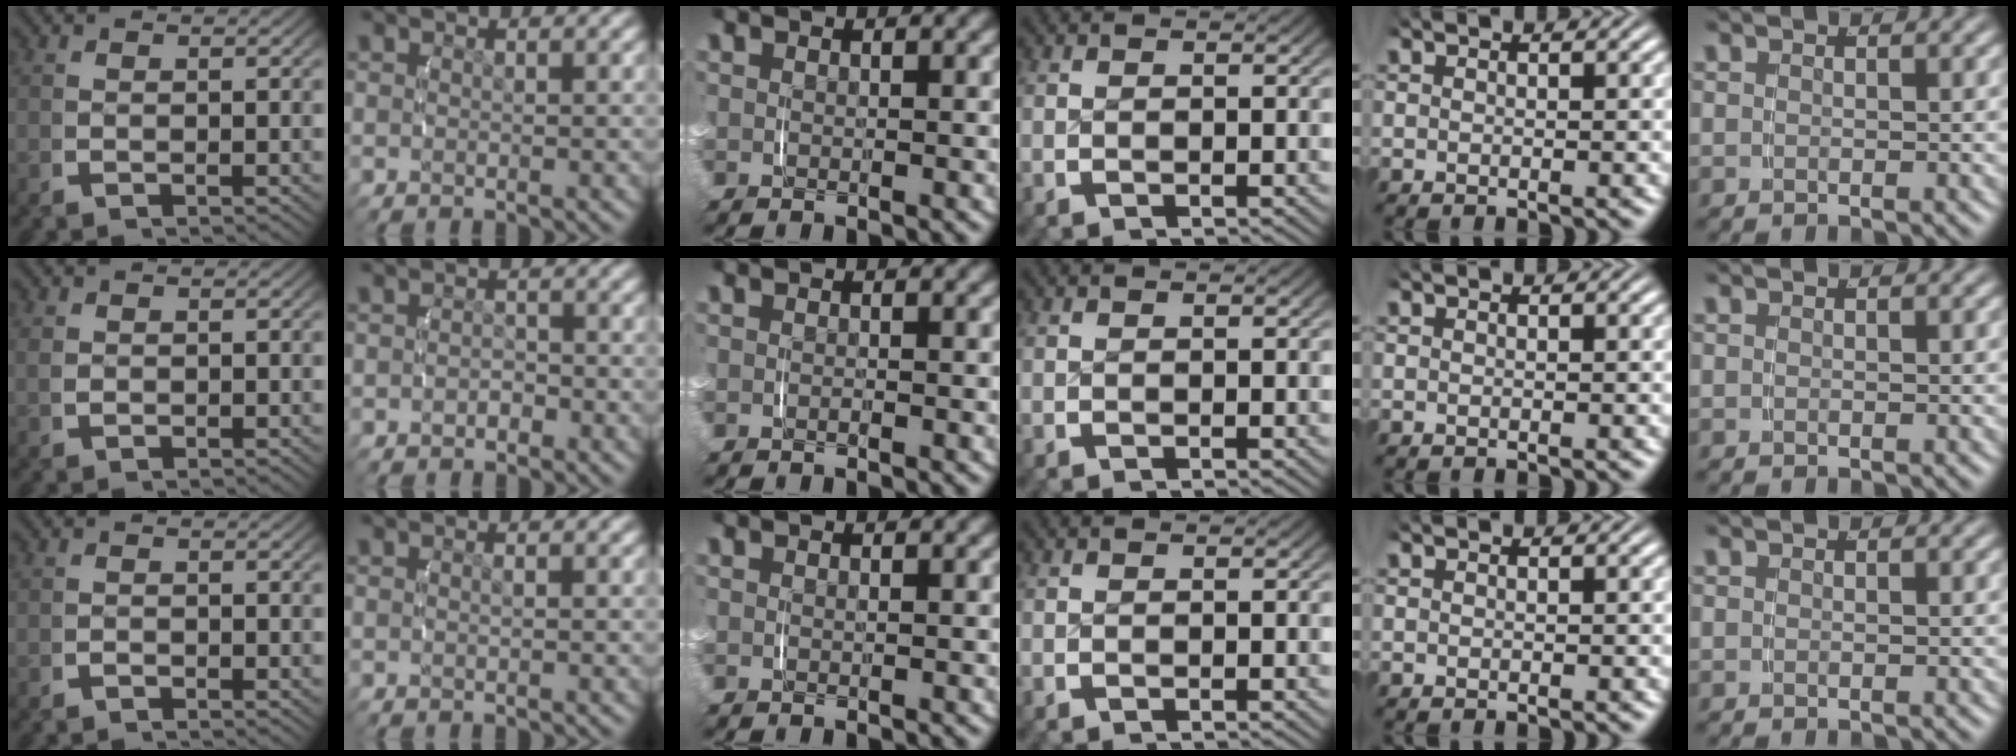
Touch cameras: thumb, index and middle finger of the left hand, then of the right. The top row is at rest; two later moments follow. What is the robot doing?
{"motion": "lift_and_place", "object": "small bumper sticker"}